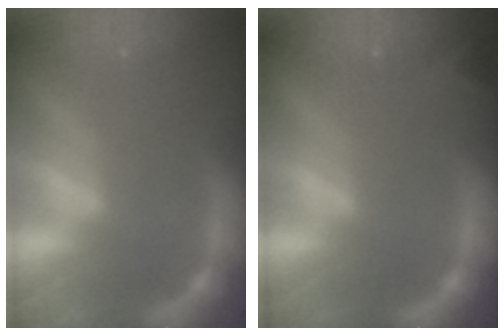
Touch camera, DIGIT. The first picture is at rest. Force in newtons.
{"total": 1.9}